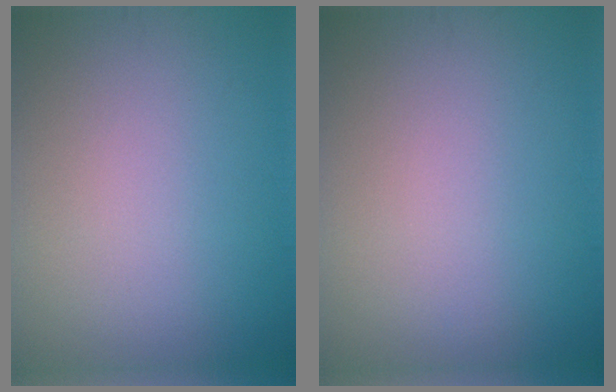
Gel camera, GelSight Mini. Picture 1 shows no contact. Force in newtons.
{"total": 0.0}